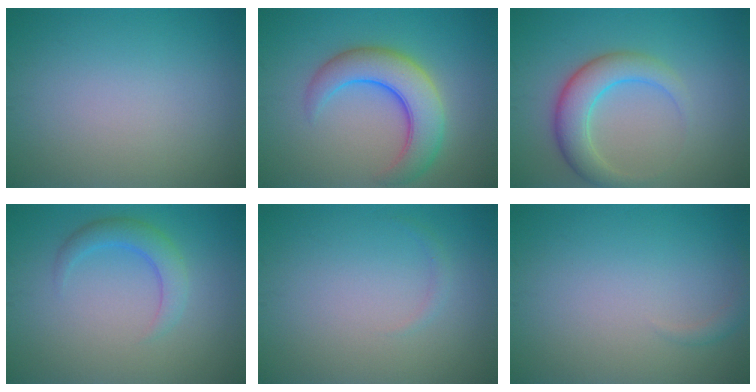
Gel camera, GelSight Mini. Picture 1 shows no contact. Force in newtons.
{"total": 6.7, "press": 6.7, "slide": 0.3}
{"total": 4.6, "press": 4.6, "slide": 0.3}
{"total": 2.8, "press": 2.8, "slide": 0.2}
{"total": 0.6, "press": 0.6, "slide": 0.0}
{"total": 0.9, "press": 0.9, "slide": 0.1}